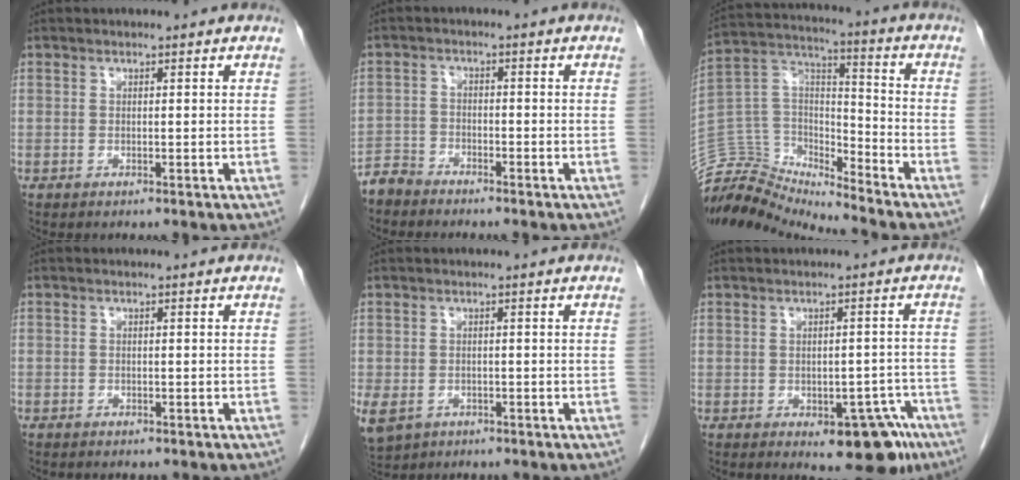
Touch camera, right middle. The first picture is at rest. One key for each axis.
{"total": 3.1, "fx": -3.0, "fy": 0.7, "fz": -0.2, "tx": 0.005, "ty": -0.004, "tz": -0.060}
{"total": 13.4, "fx": -13.4, "fy": 0.2, "fz": 0.1, "tx": -0.001, "ty": 0.066, "tz": -0.259}
{"total": 1.2, "fx": -1.1, "fy": 0.5, "fz": 0.3, "tx": -0.006, "ty": 0.001, "tz": -0.014}
{"total": 10.3, "fx": -4.8, "fy": 8.1, "fz": 4.3, "tx": -0.134, "ty": -0.010, "tz": -0.064}
{"total": 8.8, "fx": -5.3, "fy": 3.5, "fz": 6.1, "tx": -0.049, "ty": 0.006, "tz": -0.063}